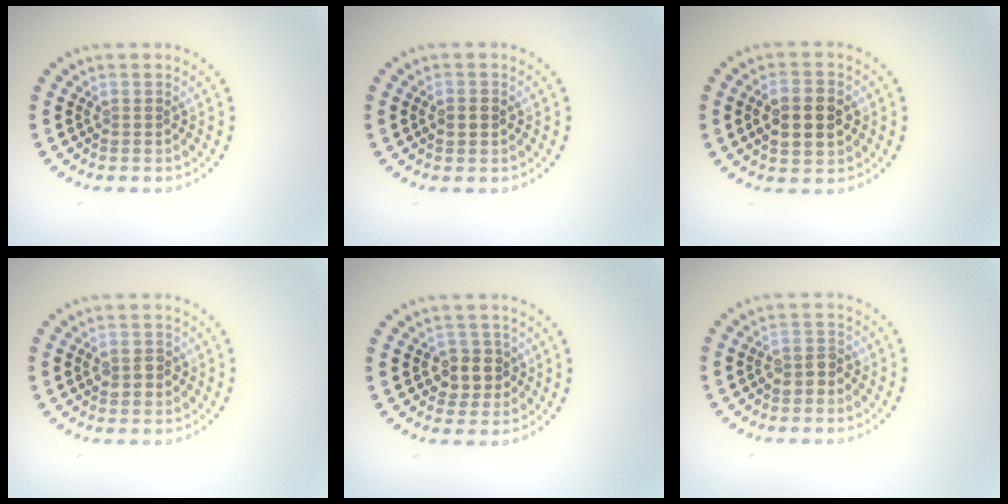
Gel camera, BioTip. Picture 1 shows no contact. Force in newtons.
{"total": 1.8, "press": 1.8, "slide": 0.1}
{"total": 4.3, "press": 4.3, "slide": 0.2}
{"total": 1.8, "press": 1.8, "slide": 0.2}
{"total": 2.5, "press": 2.3, "slide": 0.9}
{"total": 1.8, "press": 1.6, "slide": 0.9}